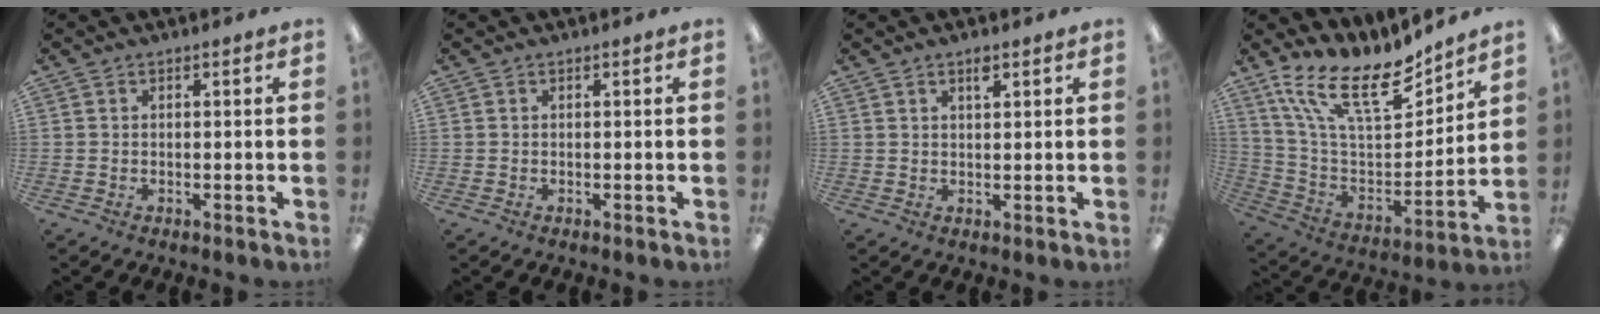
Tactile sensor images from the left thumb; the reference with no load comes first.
{"total": 0.0}
{"total": 2.2, "force": [1.5, 0.7, 1.4], "torque": [-0.023, -0.002, 0.026]}
{"total": 19.5, "force": [13.7, 7.4, 11.7], "torque": [-0.224, -0.095, 0.241]}